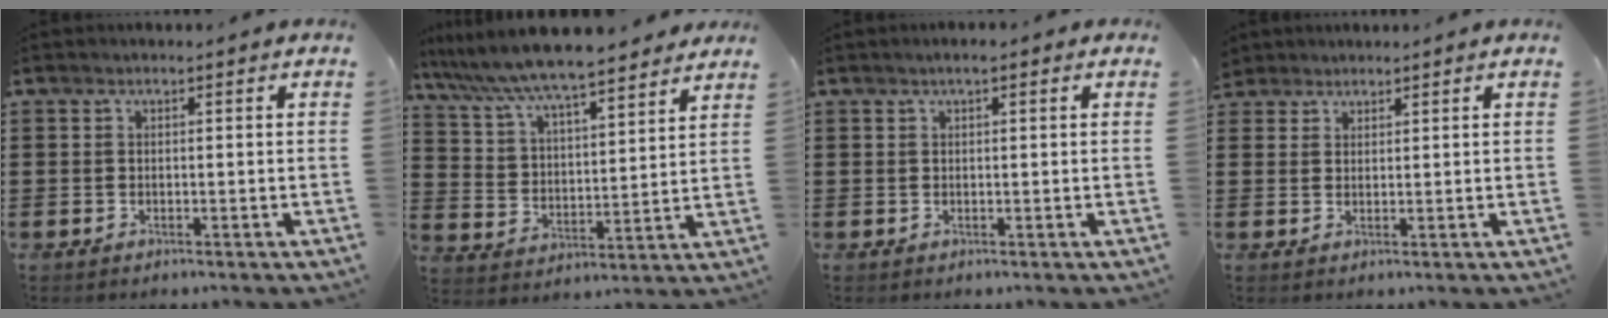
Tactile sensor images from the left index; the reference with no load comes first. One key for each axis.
{"total": 8.2, "fx": 7.5, "fy": 0.9, "fz": 3.1, "tx": -0.093, "ty": -0.043, "tz": 0.132}
{"total": 1.2, "fx": 0.3, "fy": 0.4, "fz": 1.1, "tx": -0.020, "ty": 0.003, "tz": 0.004}
{"total": 2.1, "fx": 1.8, "fy": 1.1, "fz": 0.0, "tx": -0.008, "ty": 0.007, "tz": 0.036}